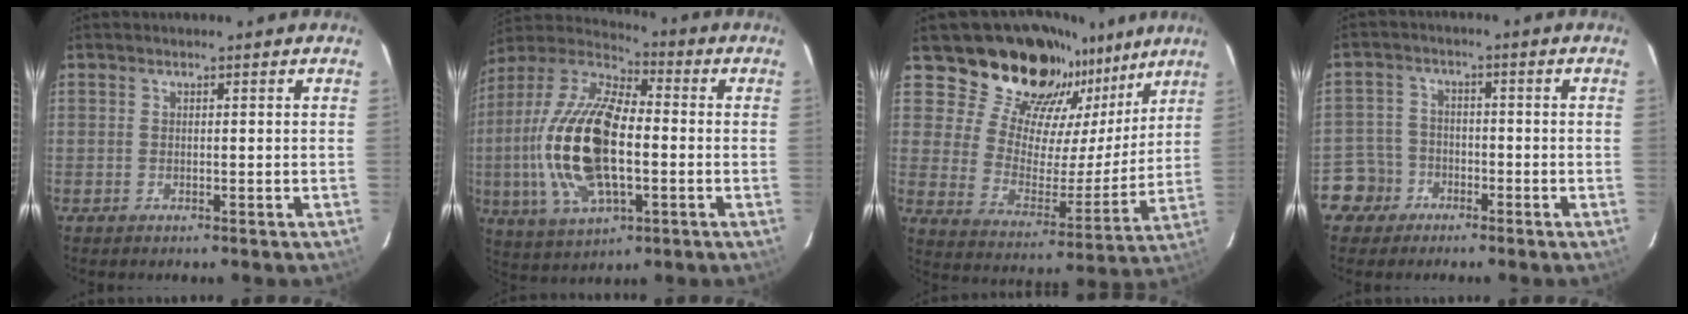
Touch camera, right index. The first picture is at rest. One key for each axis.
{"total": 21.8, "fx": -2.5, "fy": 10.1, "fz": 19.2, "tx": -0.403, "ty": 0.001, "tz": -0.048}
{"total": 21.1, "fx": 15.6, "fy": 11.6, "fz": 8.1, "tx": -0.136, "ty": 0.000, "tz": 0.263}
{"total": 5.6, "fx": -3.1, "fy": 4.7, "fz": 0.0, "tx": -0.010, "ty": 0.025, "tz": -0.062}